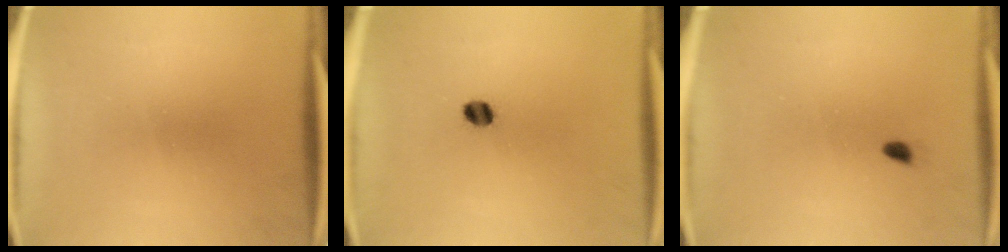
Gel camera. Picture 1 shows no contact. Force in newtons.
{"total": 2.8}
{"total": 0.6}